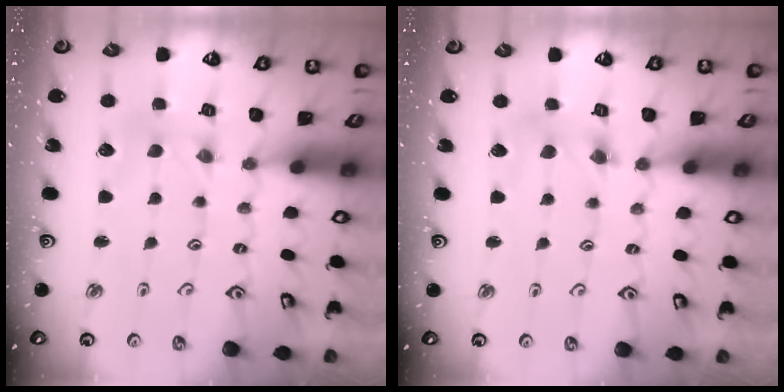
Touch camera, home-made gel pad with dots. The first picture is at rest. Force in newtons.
{"total": 3.1, "press": 3.0, "slide": 0.4}